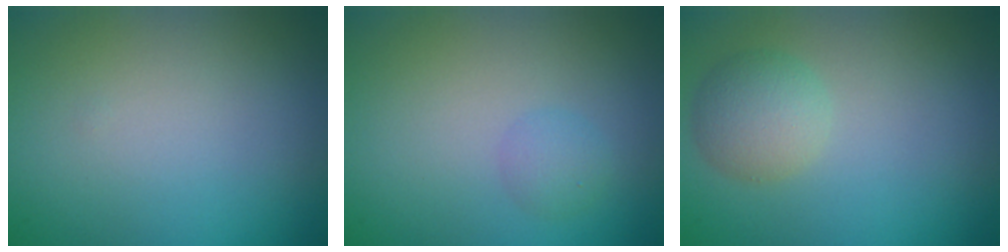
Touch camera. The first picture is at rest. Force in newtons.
{"total": 1.5, "press": 1.5, "slide": 0.0}
{"total": 2.9, "press": 2.9, "slide": 0.0}